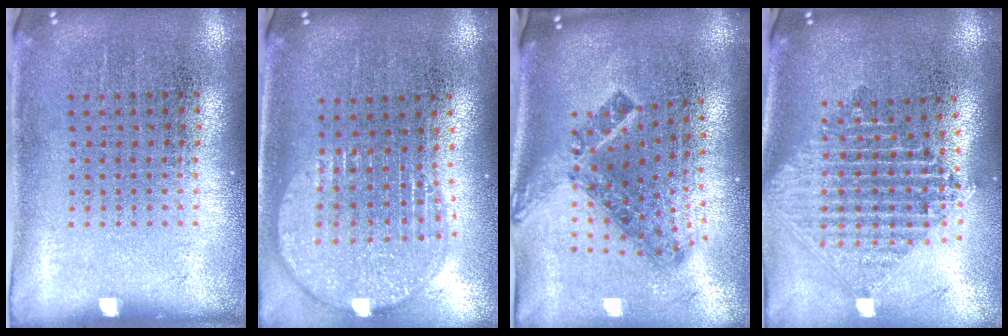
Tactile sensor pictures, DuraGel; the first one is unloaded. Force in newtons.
{"total": 1.9, "press": 1.6, "slide": 1.0}
{"total": 1.7, "press": 1.3, "slide": 1.2}
{"total": 2.4, "press": 1.9, "slide": 1.5}